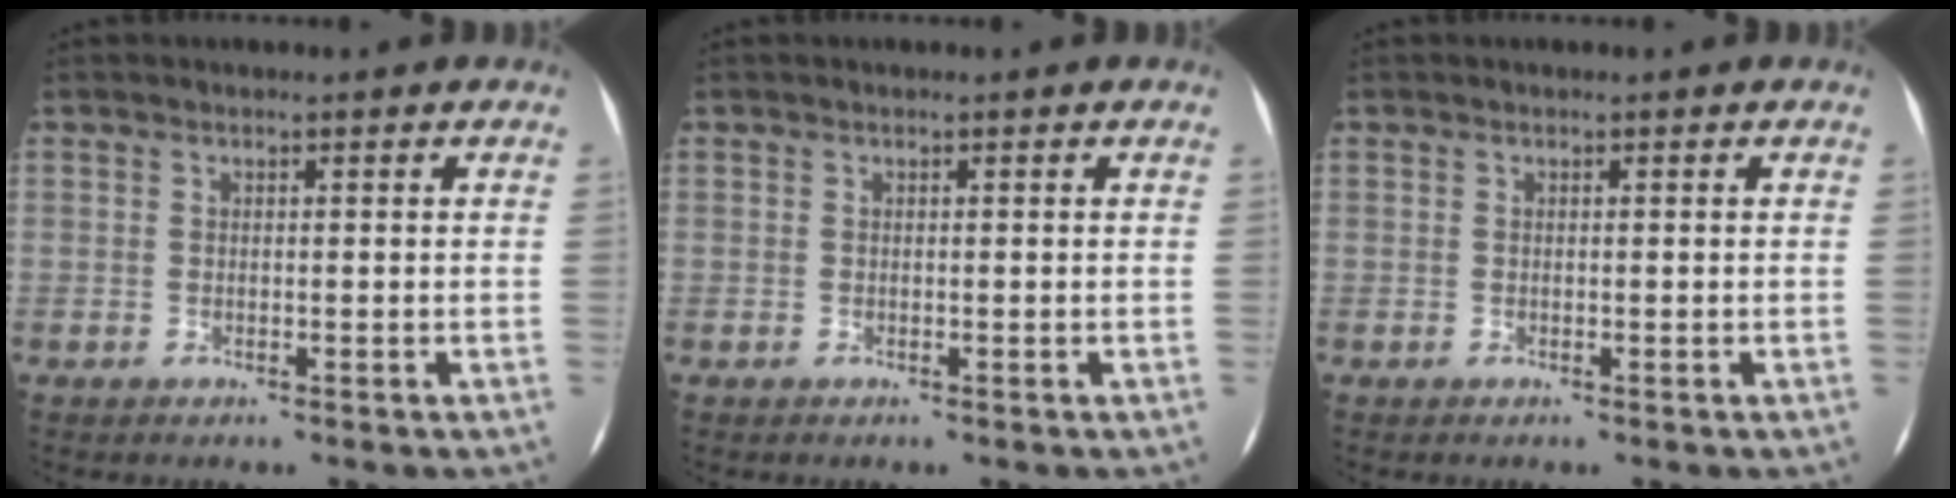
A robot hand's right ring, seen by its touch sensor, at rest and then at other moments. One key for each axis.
{"total": 0.0}
{"total": 0.0}